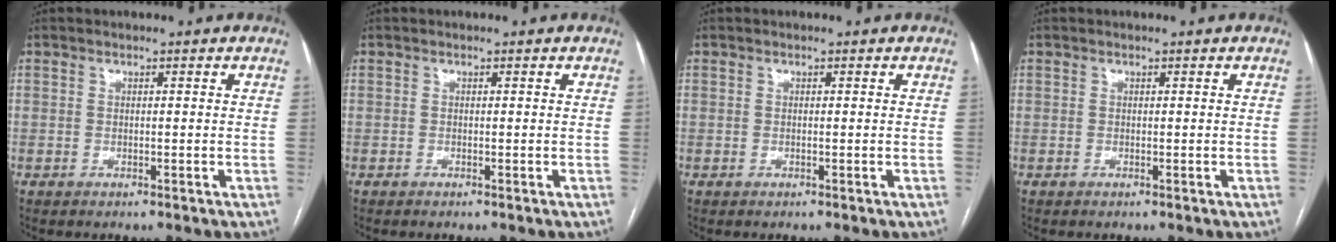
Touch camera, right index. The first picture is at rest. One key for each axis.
{"total": 0.0}
{"total": 0.0}
{"total": 0.0}